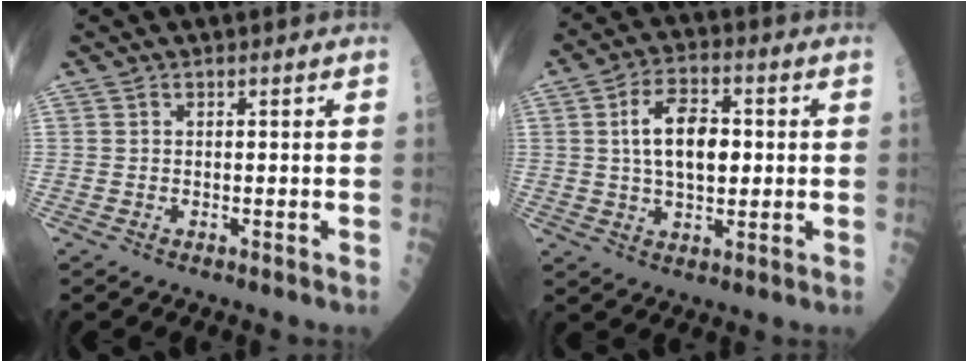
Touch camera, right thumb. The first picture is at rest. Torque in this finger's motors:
{"motor_torque": [-0.22, 0.51, 0.32, -0.31, 0.22]}